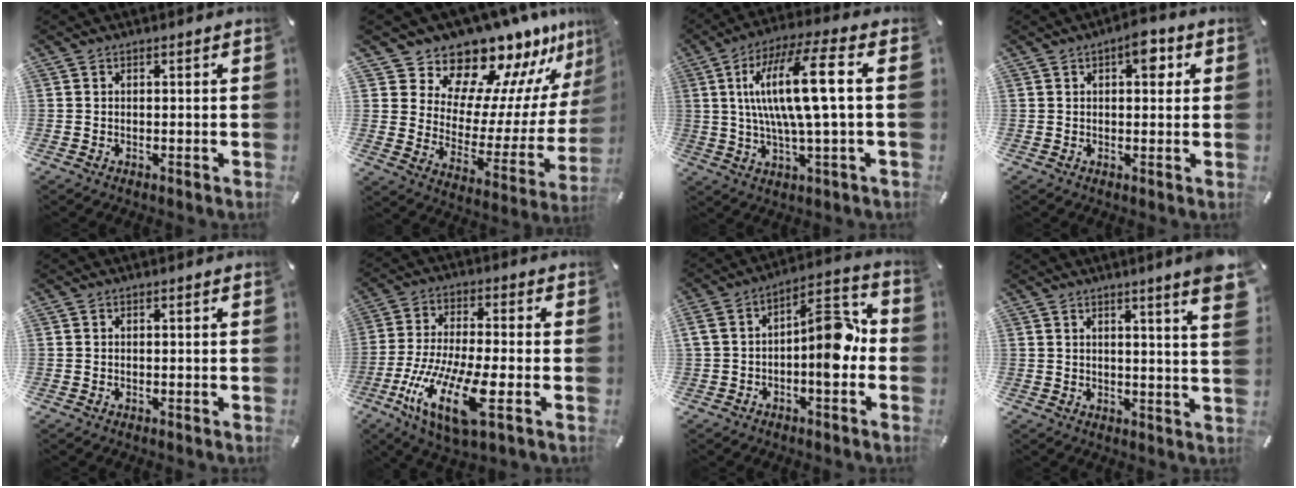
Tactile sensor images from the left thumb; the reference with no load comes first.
{"total": 14.3, "force": [13.4, 4.9, 0.8], "torque": [-0.012, -0.157, 0.222]}
{"total": 16.2, "force": [2.5, 2.9, 15.7], "torque": [-0.316, -0.001, 0.028]}
{"total": 5.9, "force": [2.1, 3.0, 4.6], "torque": [-0.046, -0.009, 0.026]}
{"total": 0.0}
{"total": 17.6, "force": [-6.2, 5.2, 15.7], "torque": [-0.325, -0.006, -0.099]}
{"total": 12.4, "force": [-1.9, 5.6, 10.9], "torque": [-0.148, 0.011, -0.029]}
{"total": 6.7, "force": [4.0, -0.1, 5.4], "torque": [-0.086, -0.024, 0.063]}